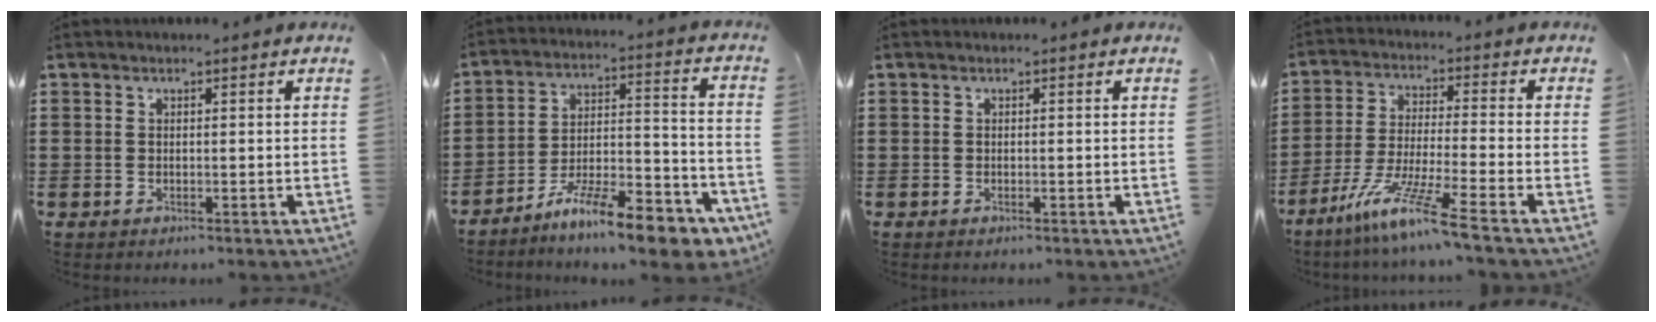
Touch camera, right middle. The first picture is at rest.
{"total": 12.7, "force": [-10.1, 2.3, 7.4], "torque": [-0.111, 0.037, -0.183]}
{"total": 0.0}
{"total": 9.5, "force": [-7.2, -0.5, 6.2], "torque": [-0.129, -0.010, -0.146]}